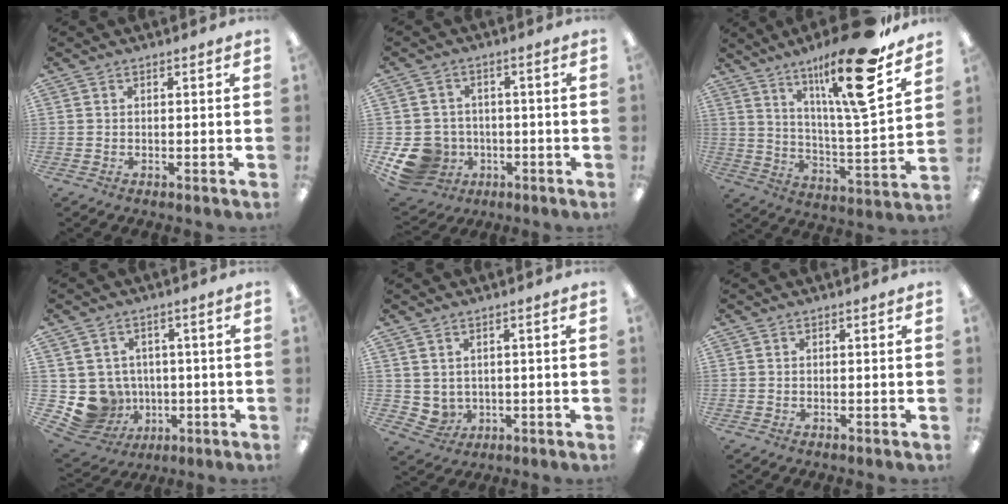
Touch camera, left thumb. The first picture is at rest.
{"total": 10.5, "force": [-3.6, 9.1, 3.9], "torque": [-0.104, 0.022, -0.055]}
{"total": 21.1, "force": [14.2, 3.2, 15.3], "torque": [-0.249, -0.087, 0.218]}
{"total": 8.7, "force": [-1.0, 8.5, 1.8], "torque": [-0.063, 0.001, -0.006]}
{"total": 3.4, "force": [1.8, 2.9, 0.7], "torque": [-0.023, -0.007, 0.037]}
{"total": 0.0}